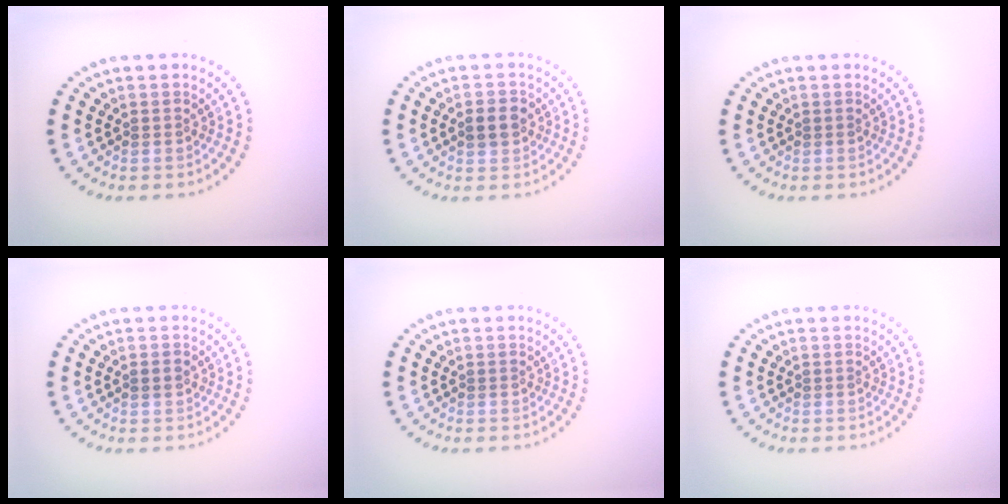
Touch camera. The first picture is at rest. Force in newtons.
{"total": 2.2, "press": 2.2, "slide": 0.1}
{"total": 0.0}
{"total": 1.1, "press": 1.1, "slide": 0.1}
{"total": 0.0}
{"total": 0.0}